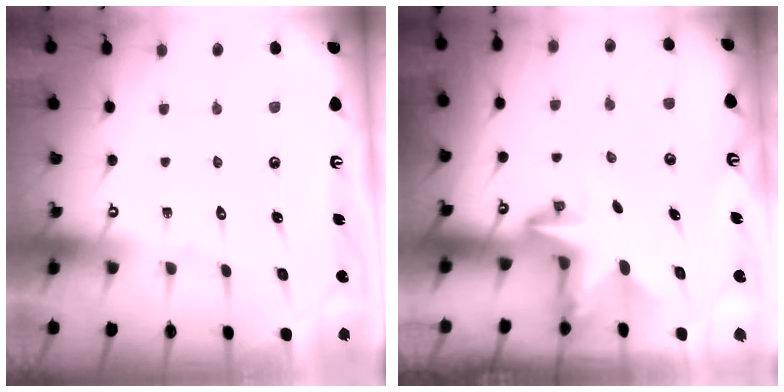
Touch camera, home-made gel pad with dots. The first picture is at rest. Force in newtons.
{"total": 2.8, "press": 2.8, "slide": 0.2}